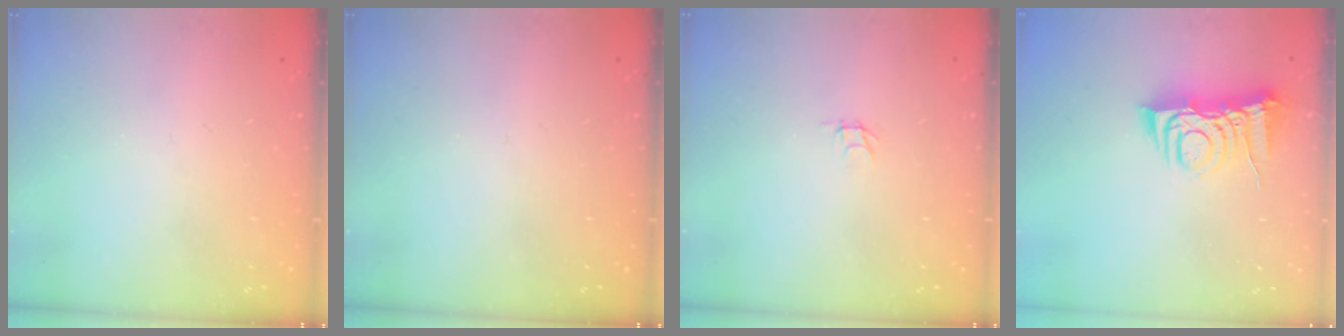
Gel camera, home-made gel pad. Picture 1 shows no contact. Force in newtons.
{"total": 0.0}
{"total": 1.8, "press": 1.8, "slide": 0.1}
{"total": 8.9, "press": 8.9, "slide": 1.1}